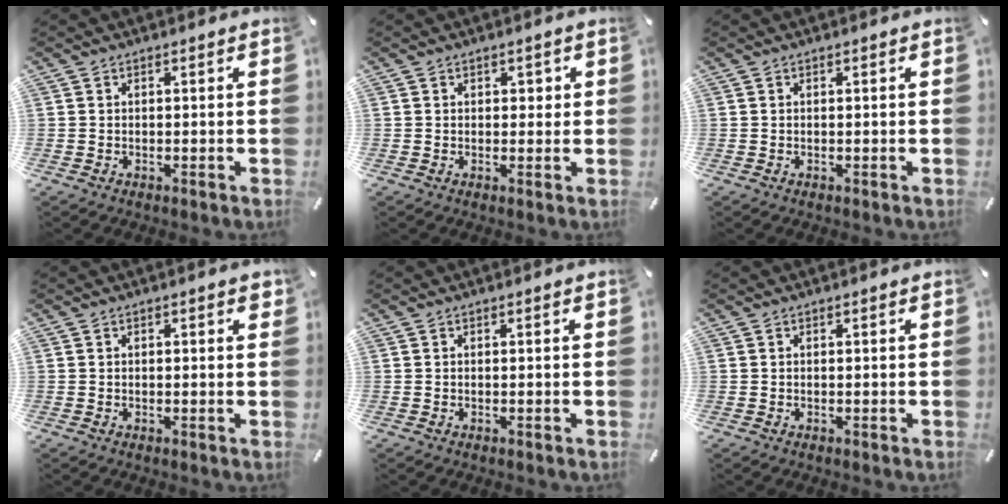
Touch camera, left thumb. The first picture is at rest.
{"total": 1.3, "force": [0.4, 1.1, 0.6], "torque": [0.004, 0.000, 0.002]}
{"total": 0.0}
{"total": 1.0, "force": [0.4, 0.3, 0.9], "torque": [-0.009, 0.000, 0.003]}
{"total": 0.0}
{"total": 0.0}